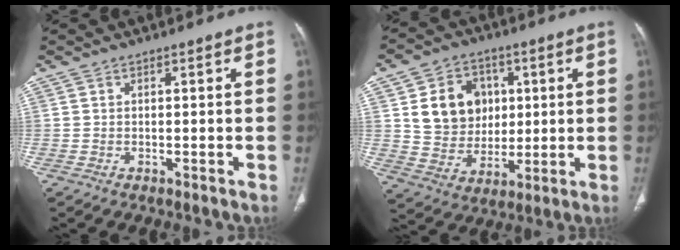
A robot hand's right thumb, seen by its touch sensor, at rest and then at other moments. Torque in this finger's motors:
{"motor_torque": [1.70, 1.69, 0.10, -0.08, 0.08]}